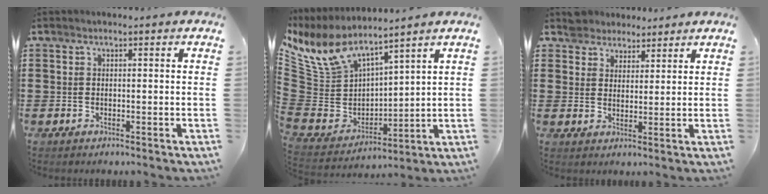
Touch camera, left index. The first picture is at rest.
{"total": 8.9, "force": [7.0, 4.6, 3.1], "torque": [-0.115, -0.053, 0.128]}
{"total": 3.7, "force": [2.9, 2.2, -0.6], "torque": [-0.007, 0.005, 0.057]}